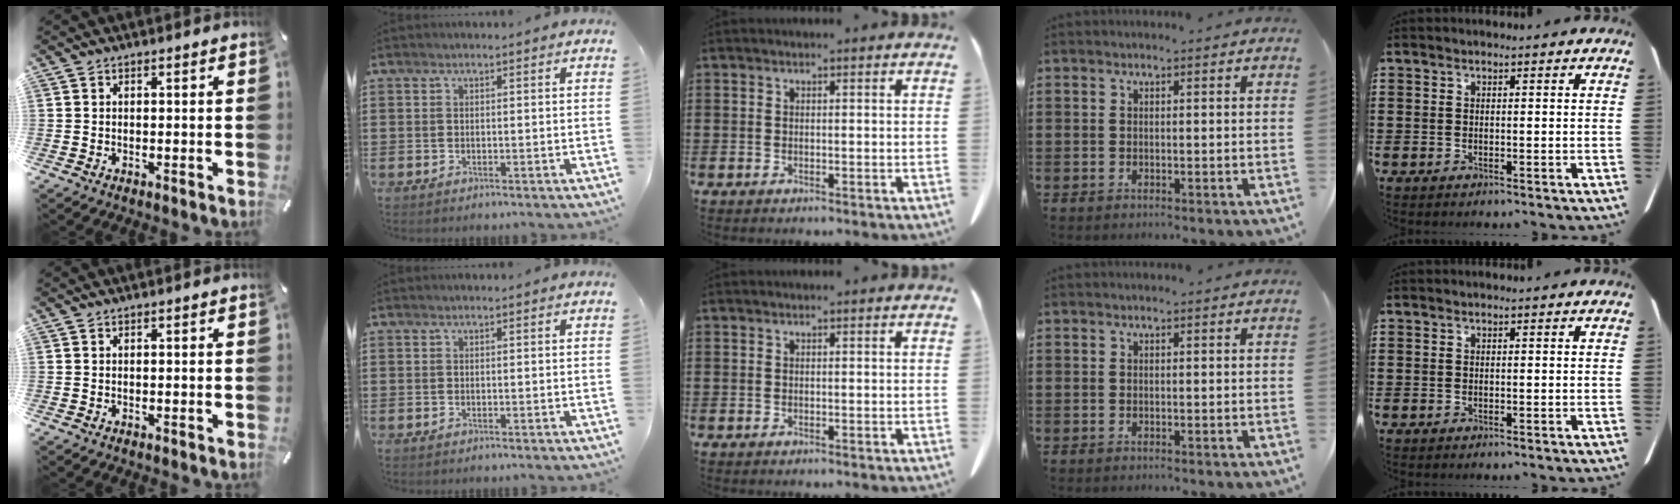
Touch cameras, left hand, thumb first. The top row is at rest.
{}